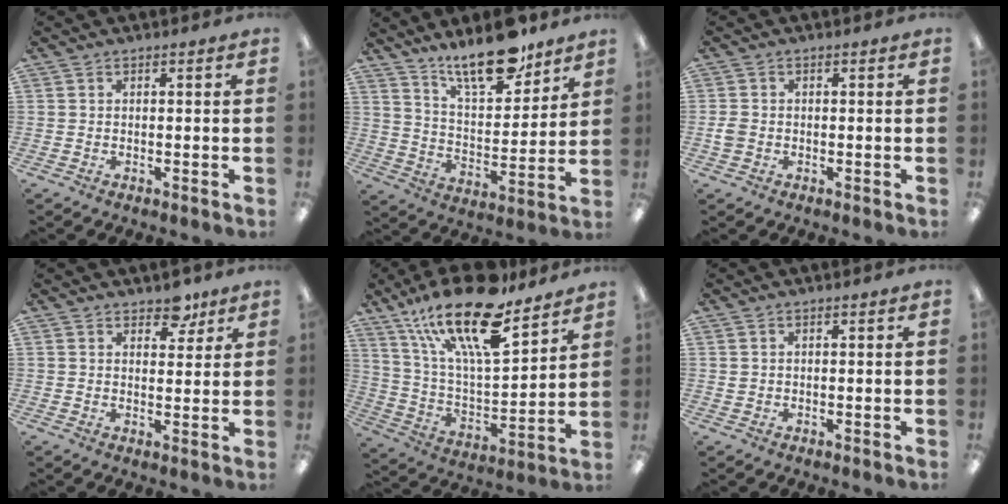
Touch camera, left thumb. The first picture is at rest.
{"total": 16.0, "force": [12.9, 5.0, 8.1], "torque": [-0.129, -0.082, 0.221]}
{"total": 2.1, "force": [-0.5, 1.7, 1.1], "torque": [-0.019, 0.003, -0.009]}
{"total": 5.8, "force": [4.5, 3.0, 2.2], "torque": [-0.005, -0.028, 0.076]}
{"total": 23.8, "force": [16.3, 7.5, 15.7], "torque": [-0.283, -0.097, 0.275]}
{"total": 0.7, "force": [0.3, 0.6, 0.2], "torque": [-0.004, 0.004, 0.004]}